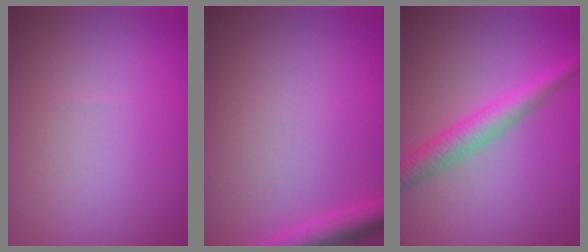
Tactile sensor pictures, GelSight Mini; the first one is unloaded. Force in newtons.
{"total": 3.0, "press": 2.9, "slide": 0.2}
{"total": 3.4, "press": 3.4, "slide": 0.1}